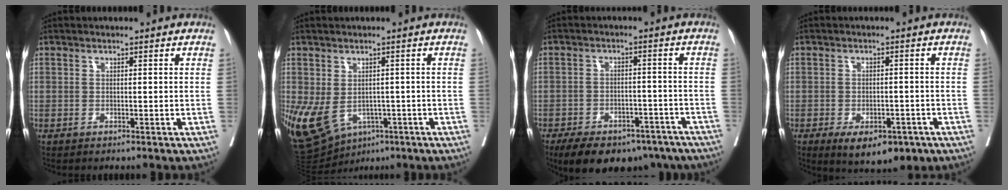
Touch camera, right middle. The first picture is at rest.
{"total": 12.5, "force": [-5.0, 8.3, 7.9], "torque": [-0.169, -0.008, -0.066]}
{"total": 17.5, "force": [-12.7, 8.6, 8.3], "torque": [-0.153, 0.000, -0.169]}
{"total": 9.7, "force": [-5.9, 4.8, 6.0], "torque": [-0.081, -0.003, -0.079]}